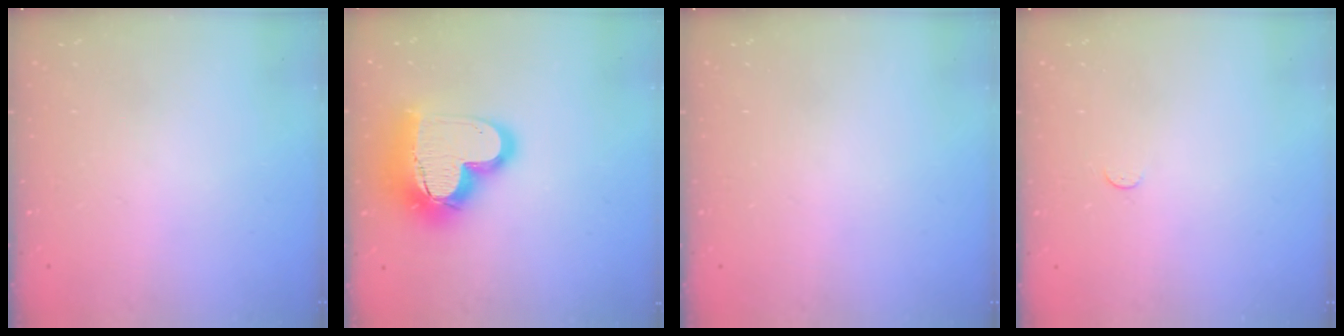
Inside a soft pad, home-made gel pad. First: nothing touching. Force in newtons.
{"total": 22.3, "press": 22.3, "slide": 1.7}
{"total": 0.0}
{"total": 2.5, "press": 2.5, "slide": 0.3}